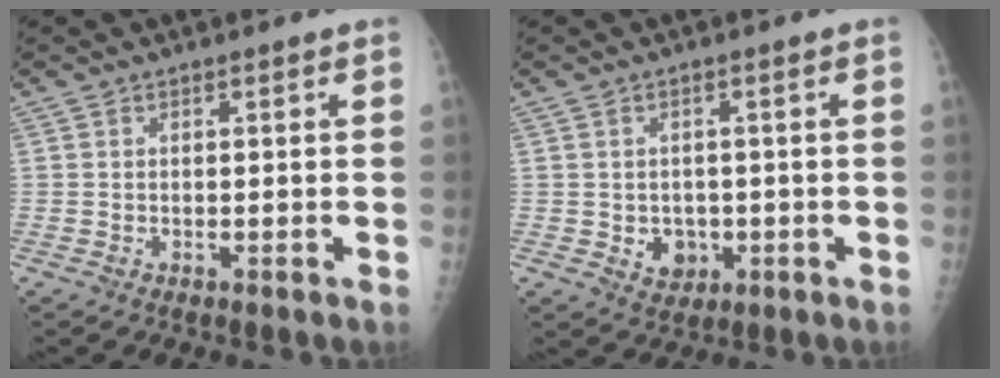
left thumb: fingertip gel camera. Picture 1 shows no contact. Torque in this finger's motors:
{"motor_torque": [0.03, 0.72, 0.31, -0.10, 0.00]}